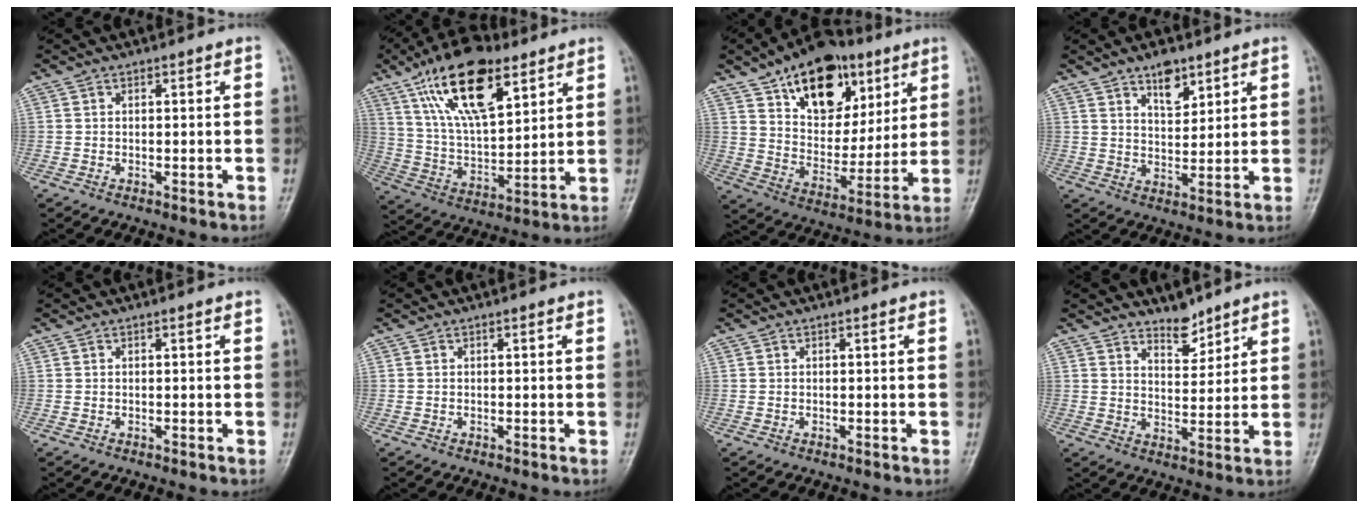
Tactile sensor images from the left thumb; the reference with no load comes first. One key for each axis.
{"total": 19.5, "fx": 10.6, "fy": 8.4, "fz": 14.1, "tx": -0.224, "ty": -0.035, "tz": 0.194}
{"total": 20.5, "fx": 10.6, "fy": 12.6, "fz": 12.1, "tx": -0.141, "ty": -0.040, "tz": 0.178}
{"total": 6.5, "fx": 4.1, "fy": 3.1, "fz": 3.9, "tx": -0.041, "ty": -0.029, "tz": 0.069}
{"total": 0.0}
{"total": 0.0}
{"total": 0.0}
{"total": 5.0, "fx": 4.3, "fy": 2.0, "fz": 1.7, "tx": -0.005, "ty": -0.038, "tz": 0.075}